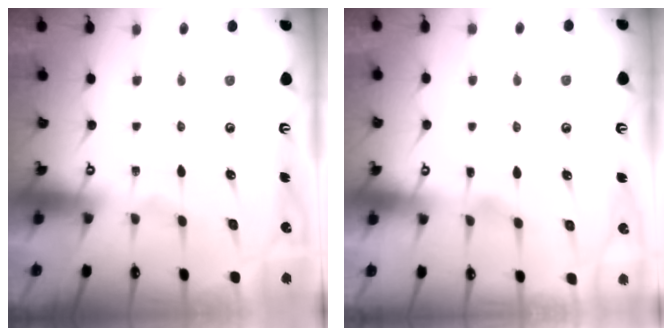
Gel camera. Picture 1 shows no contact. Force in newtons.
{"total": 3.0, "press": 2.9, "slide": 0.4}